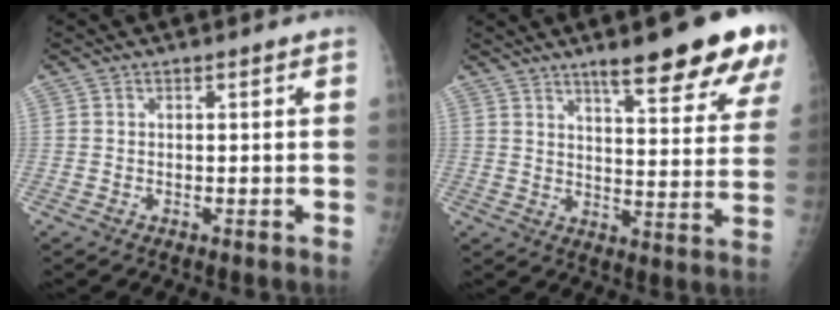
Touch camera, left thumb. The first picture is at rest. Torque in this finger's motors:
{"motor_torque": [0.34, 0.10, 1.02, -0.71, 0.07]}